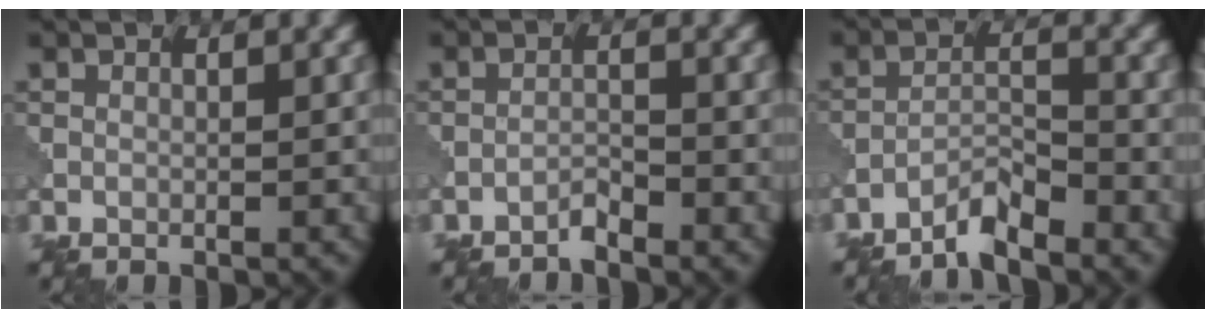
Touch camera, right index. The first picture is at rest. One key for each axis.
{"total": 1.5, "fx": -1.4, "fy": -0.2, "fz": 0.2, "tx": -0.006, "ty": 0.008, "tz": -0.024}
{"total": 3.1, "fx": -2.9, "fy": 0.0, "fz": 1.0, "tx": -0.022, "ty": 0.009, "tz": -0.056}